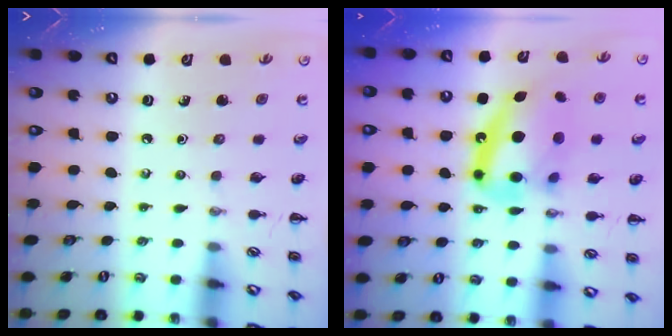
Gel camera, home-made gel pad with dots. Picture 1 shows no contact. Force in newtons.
{"total": 16.8, "press": 16.2, "slide": 4.4}